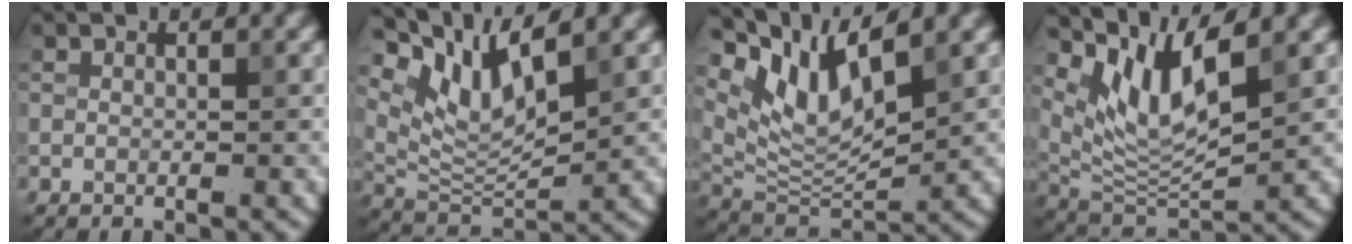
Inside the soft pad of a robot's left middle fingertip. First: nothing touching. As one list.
[{"total": 6.8, "force": [4.5, 2.1, 4.7], "torque": [-0.097, -0.003, 0.089]}, {"total": 7.4, "force": [4.6, 2.5, 5.2], "torque": [-0.103, -0.006, 0.091]}, {"total": 6.6, "force": [4.0, 1.8, 4.9], "torque": [-0.099, -0.013, 0.084]}]